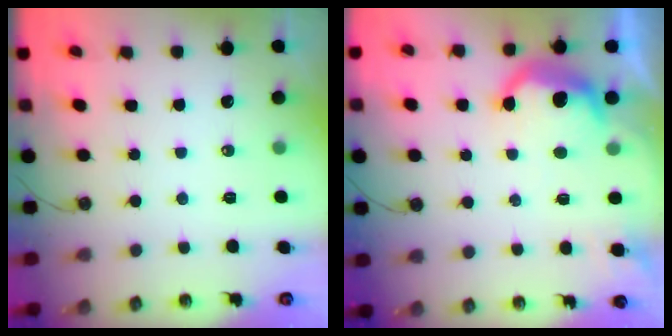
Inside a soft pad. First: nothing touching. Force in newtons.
{"total": 10.1, "press": 10.1, "slide": 0.5}